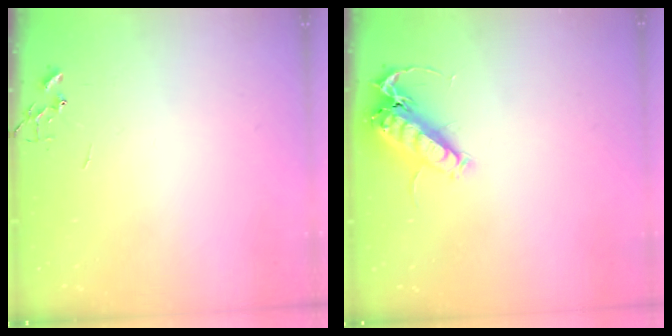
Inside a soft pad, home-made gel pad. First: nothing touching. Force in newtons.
{"total": 14.1, "press": 14.0, "slide": 1.8}